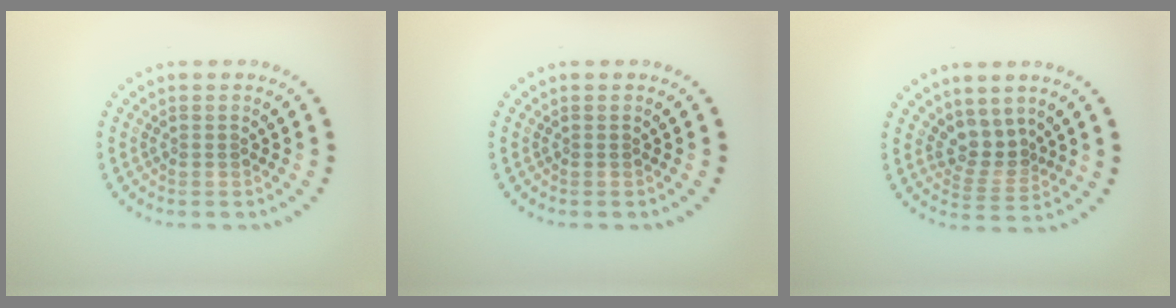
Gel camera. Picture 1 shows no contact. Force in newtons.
{"total": 0.0}
{"total": 2.9, "press": 2.1, "slide": 2.1}